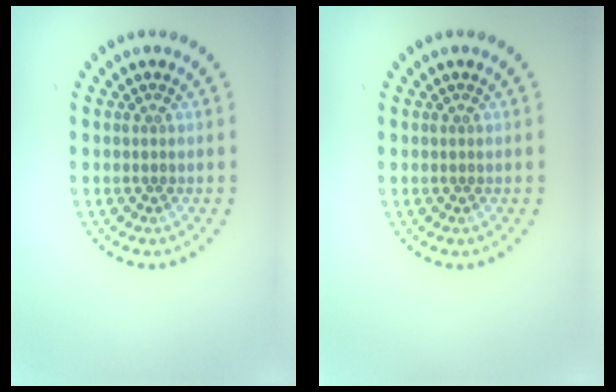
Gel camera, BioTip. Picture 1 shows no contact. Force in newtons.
{"total": 0.0}